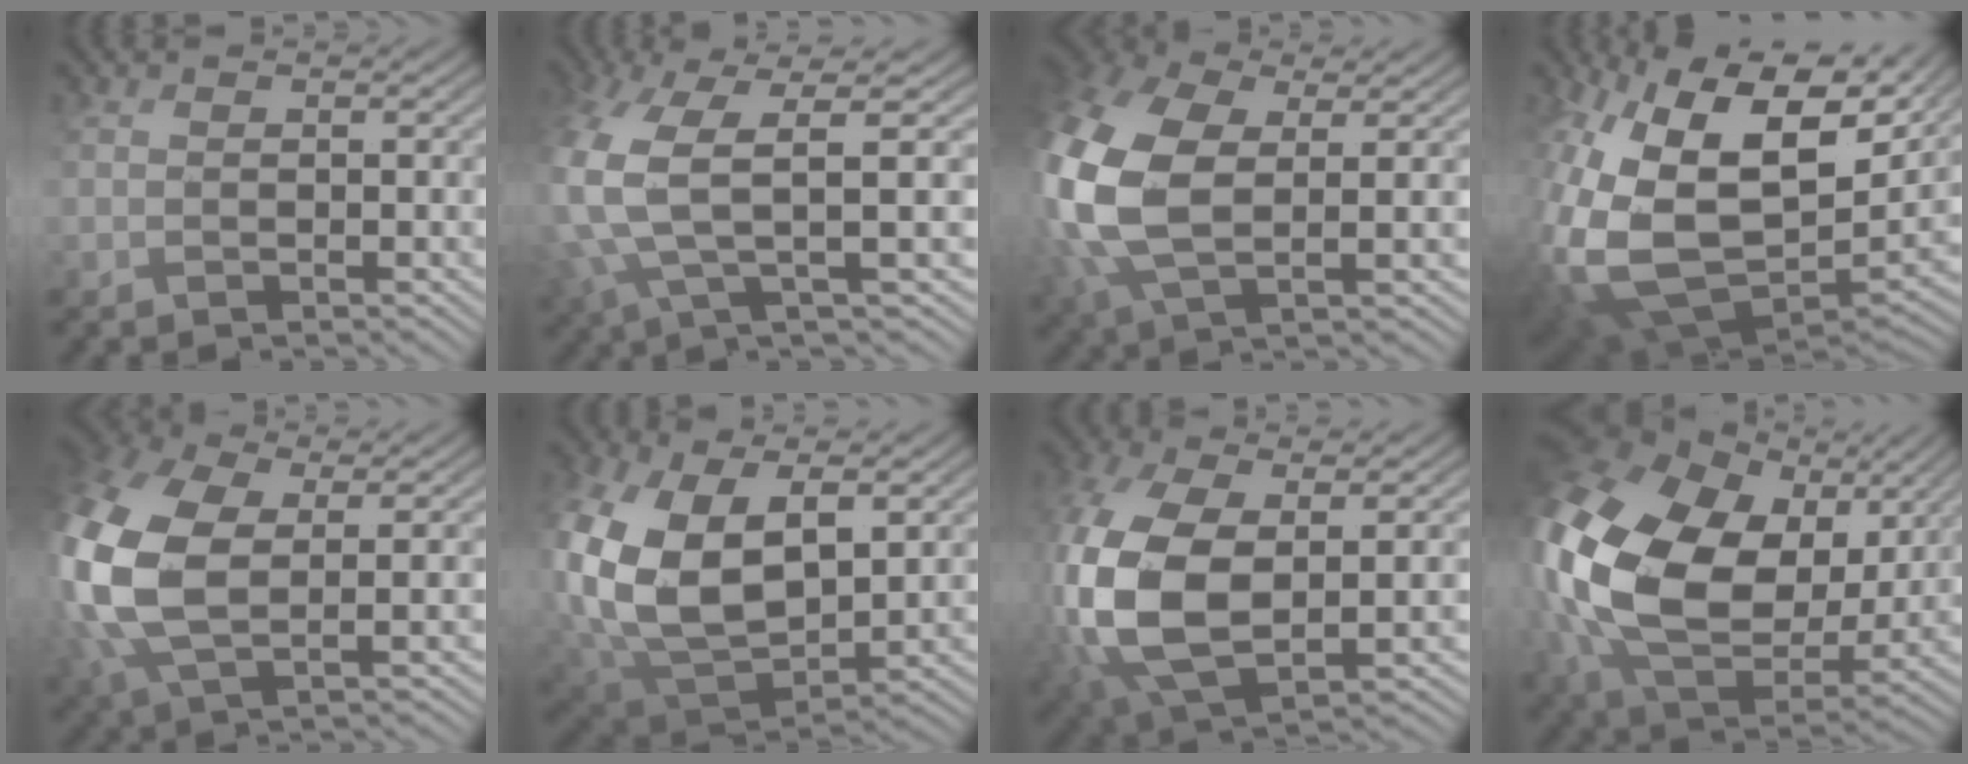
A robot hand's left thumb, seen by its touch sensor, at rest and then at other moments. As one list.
[{"total": 8.4, "force": [0.4, 2.7, 7.9], "torque": [-0.193, -0.010, 0.007]}, {"total": 14.8, "force": [1.0, 9.0, 11.7], "torque": [-0.332, -0.023, 0.029]}, {"total": 19.4, "force": [3.0, 13.6, 13.5], "torque": [-0.320, -0.047, 0.092]}, {"total": 14.8, "force": [1.0, 9.0, 11.6], "torque": [-0.327, -0.021, 0.030]}, {"total": 15.8, "force": [1.8, 10.3, 11.8], "torque": [-0.293, -0.018, 0.046]}, {"total": 15.8, "force": [-0.5, 9.1, 13.0], "torque": [-0.341, -0.022, 0.003]}, {"total": 21.3, "force": [3.7, 15.4, 14.3], "torque": [-0.394, -0.030, 0.100]}]